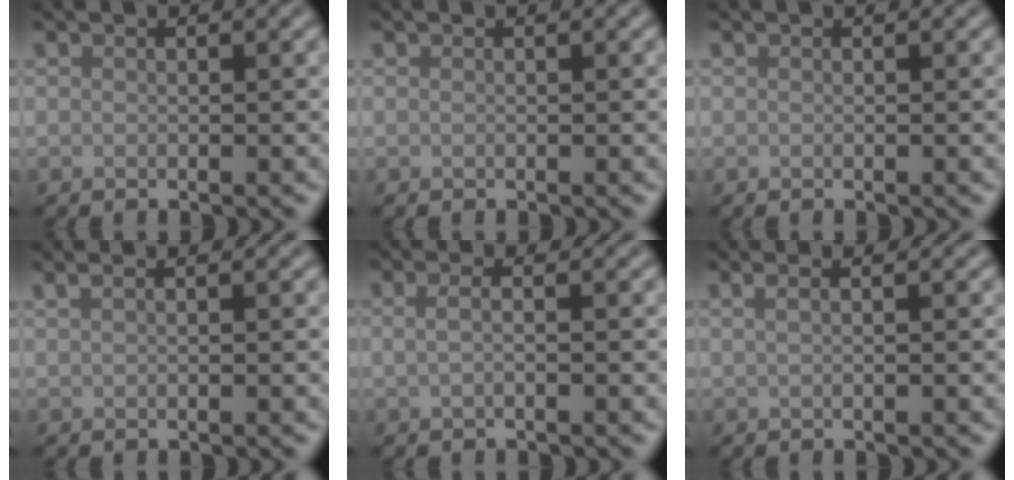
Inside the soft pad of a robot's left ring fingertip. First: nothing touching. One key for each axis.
{"total": 0.0}
{"total": 0.0}
{"total": 1.9, "fx": 1.2, "fy": 0.9, "fz": 1.2, "tx": -0.016, "ty": 0.002, "tz": 0.004}
{"total": 1.7, "fx": 0.3, "fy": 0.8, "fz": 1.5, "tx": -0.023, "ty": -0.006, "tz": -0.010}
{"total": 2.5, "fx": 1.1, "fy": 1.3, "fz": 1.8, "tx": -0.014, "ty": 0.008, "tz": -0.008}